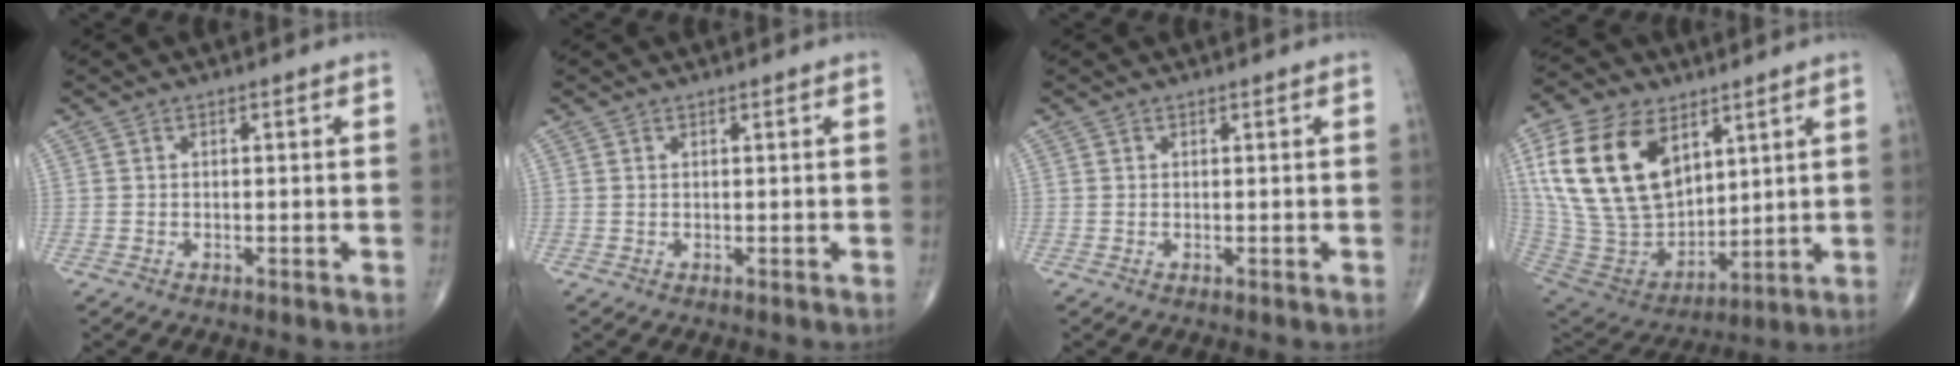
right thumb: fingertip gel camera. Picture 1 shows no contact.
{"total": 0.0}
{"total": 0.0}
{"total": 23.9, "force": [9.3, 15.0, 16.1], "torque": [-0.310, -0.031, 0.187]}